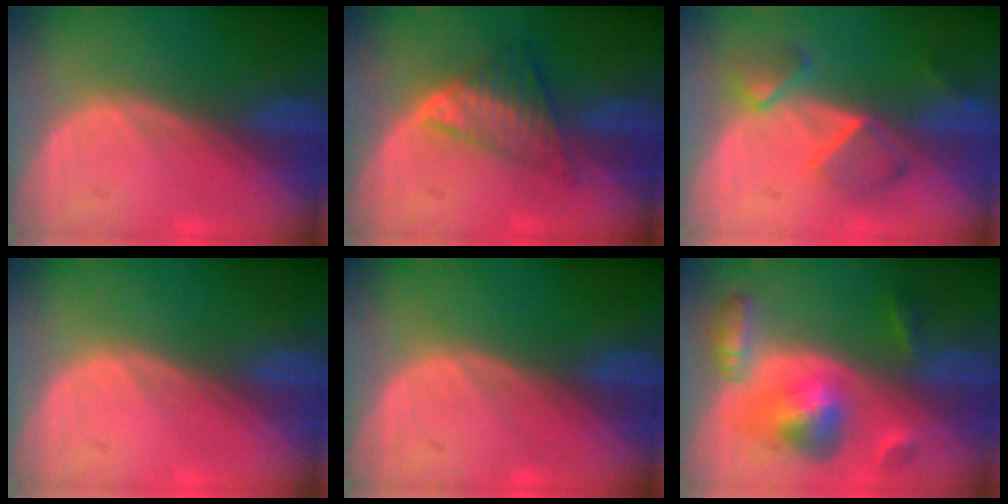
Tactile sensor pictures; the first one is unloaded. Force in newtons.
{"total": 5.8, "press": 5.4, "slide": 2.3}
{"total": 5.5, "press": 5.2, "slide": 1.7}
{"total": 0.0}
{"total": 0.0}
{"total": 8.2, "press": 8.2, "slide": 0.6}